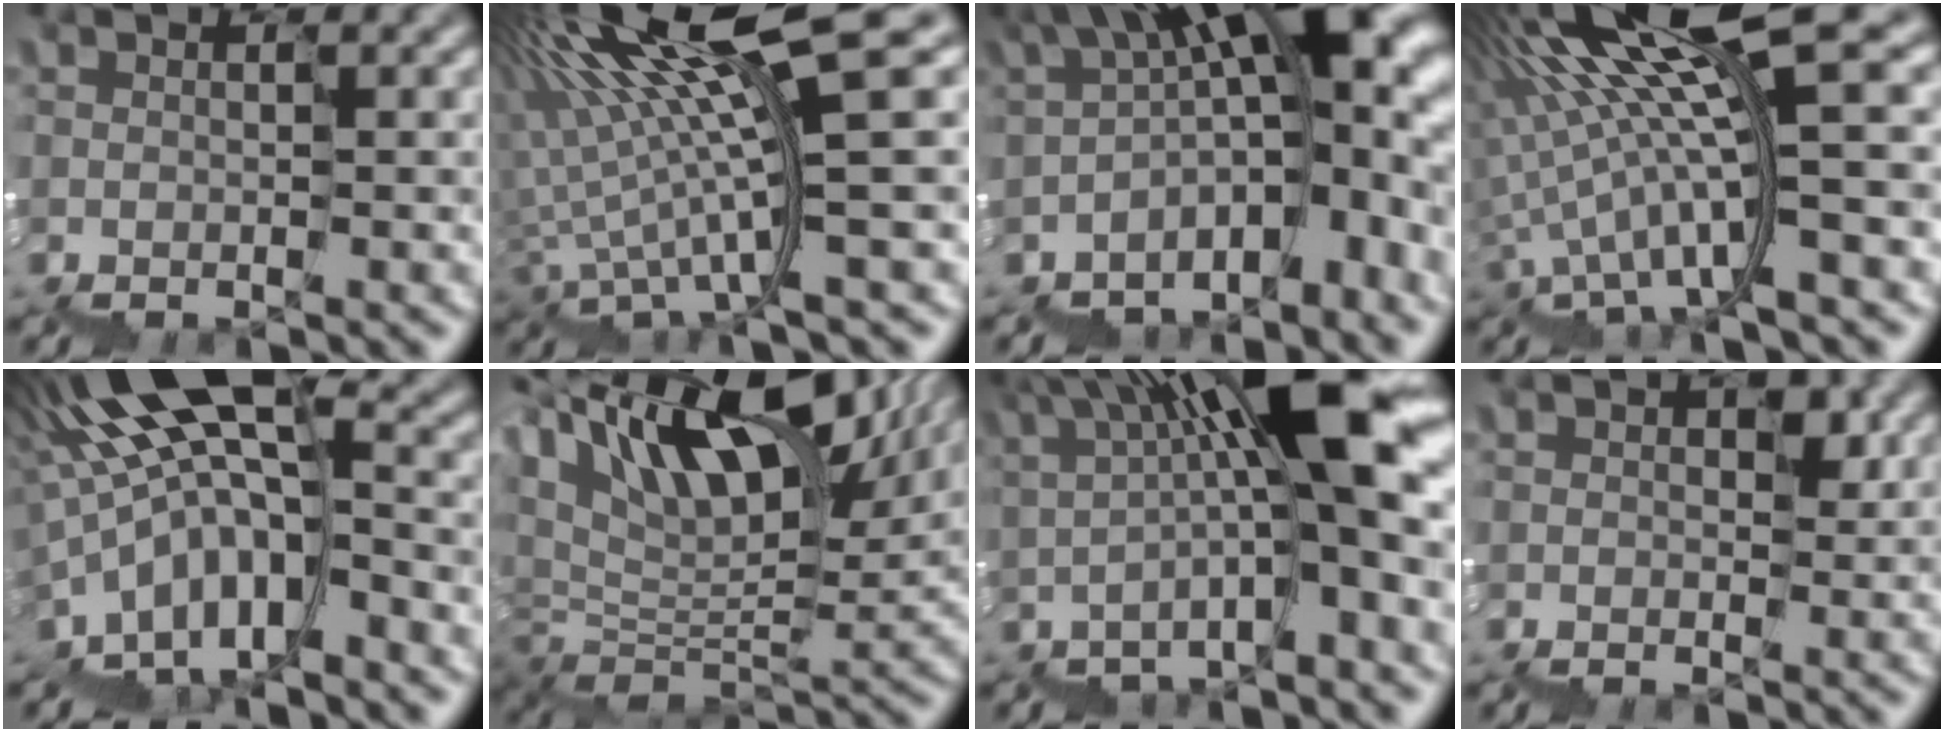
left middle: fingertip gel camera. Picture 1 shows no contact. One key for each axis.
{"total": 10.8, "fx": 4.3, "fy": 1.3, "fz": 9.8, "tx": -0.180, "ty": 0.022, "tz": 0.098}
{"total": 12.7, "fx": -1.3, "fy": 5.7, "fz": 11.3, "tx": -0.152, "ty": 0.029, "tz": -0.007}
{"total": 9.9, "fx": 1.8, "fy": 1.7, "fz": 9.6, "tx": -0.186, "ty": 0.025, "tz": 0.049}
{"total": 10.7, "fx": -2.2, "fy": 3.9, "fz": 9.7, "tx": -0.171, "ty": 0.035, "tz": -0.034}
{"total": 12.6, "fx": 6.9, "fy": 6.4, "fz": 8.4, "tx": -0.166, "ty": 0.035, "tz": 0.121}
{"total": 11.0, "fx": 2.0, "fy": 2.5, "fz": 10.5, "tx": -0.150, "ty": 0.037, "tz": 0.034}
{"total": 1.9, "fx": 0.8, "fy": 1.1, "fz": 1.3, "tx": -0.027, "ty": 0.011, "tz": 0.012}